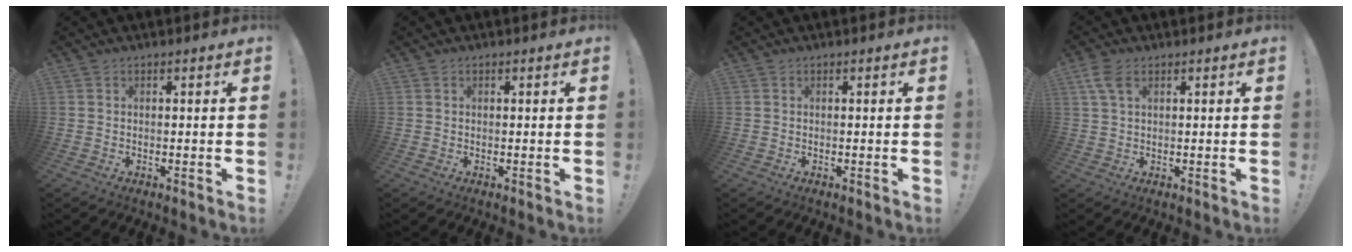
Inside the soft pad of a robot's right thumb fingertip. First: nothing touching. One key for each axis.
{"total": 0.0}
{"total": 0.0}
{"total": 5.1, "fx": 2.3, "fy": 2.9, "fz": 3.5, "tx": -0.068, "ty": -0.001, "tz": 0.046}